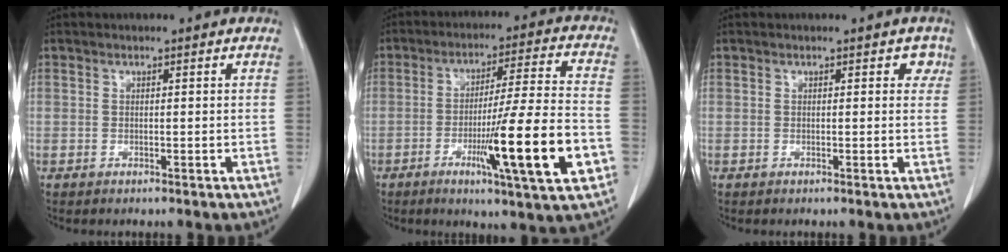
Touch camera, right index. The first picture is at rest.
{"total": 16.3, "force": [-5.4, -0.2, 15.4], "torque": [-0.247, -0.018, -0.084]}
{"total": 1.7, "force": [0.7, 1.1, 1.1], "torque": [-0.003, 0.005, 0.005]}